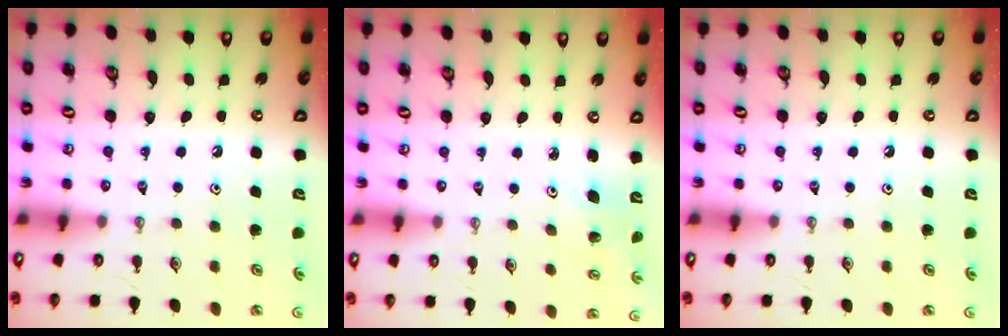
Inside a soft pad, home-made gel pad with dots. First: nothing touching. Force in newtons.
{"total": 2.8, "press": 2.5, "slide": 1.3}
{"total": 0.0}